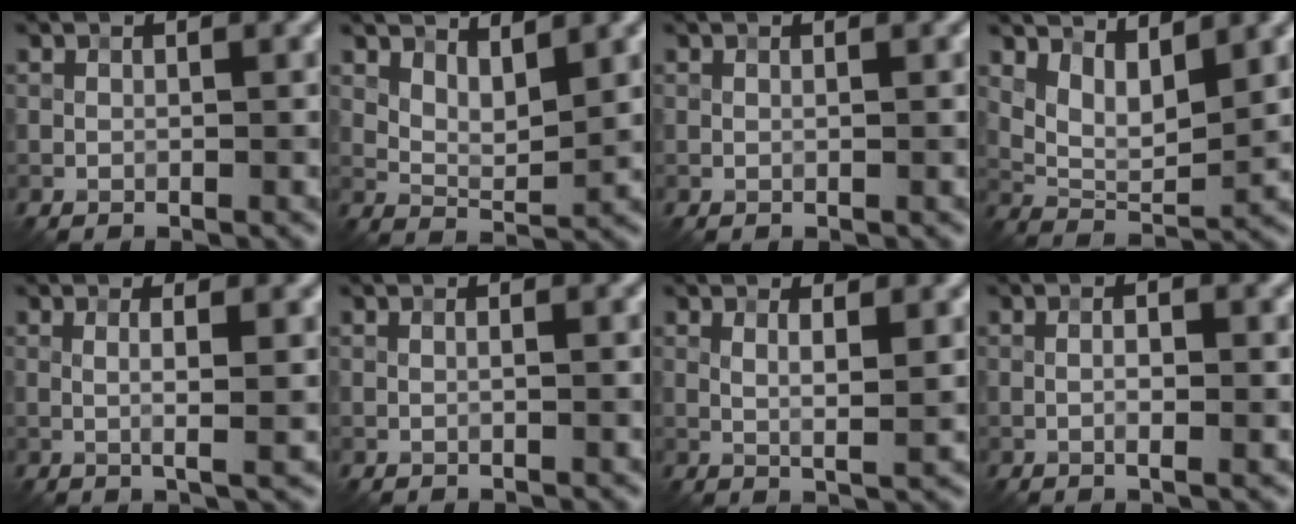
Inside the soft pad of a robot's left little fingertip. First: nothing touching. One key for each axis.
{"total": 3.3, "fx": 2.1, "fy": 1.3, "fz": 2.1, "tx": -0.040, "ty": -0.007, "tz": 0.041}
{"total": 0.0}
{"total": 4.5, "fx": 2.4, "fy": 2.0, "fz": 3.3, "tx": -0.069, "ty": -0.012, "tz": 0.047}
{"total": 2.7, "fx": 0.4, "fy": 0.6, "fz": 2.6, "tx": -0.041, "ty": 0.002, "tz": 0.000}
{"total": 0.6, "fx": 0.1, "fy": 0.1, "fz": 0.5, "tx": -0.007, "ty": 0.000, "tz": -0.003}
{"total": 2.6, "fx": 1.1, "fy": 0.6, "fz": 2.3, "tx": -0.031, "ty": -0.002, "tz": 0.017}
{"total": 1.7, "fx": -0.1, "fy": 0.4, "fz": 1.7, "tx": -0.026, "ty": -0.004, "tz": -0.003}